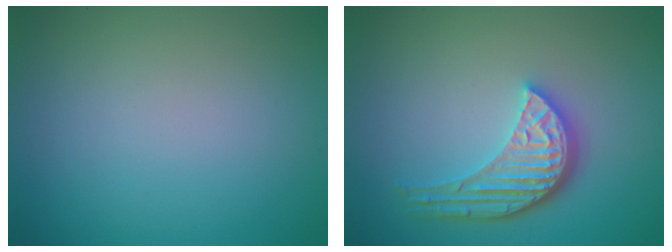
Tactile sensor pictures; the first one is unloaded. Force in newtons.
{"total": 4.7, "press": 3.7, "slide": 3.0}